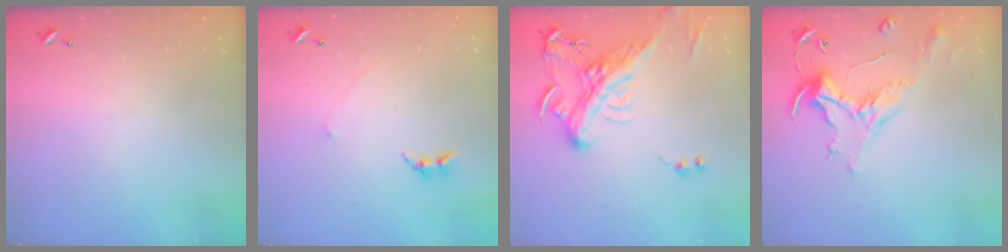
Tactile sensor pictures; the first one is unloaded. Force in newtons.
{"total": 0.7, "press": 0.6, "slide": 0.4}
{"total": 6.5, "press": 6.1, "slide": 2.0}
{"total": 1.7, "press": 1.2, "slide": 1.1}